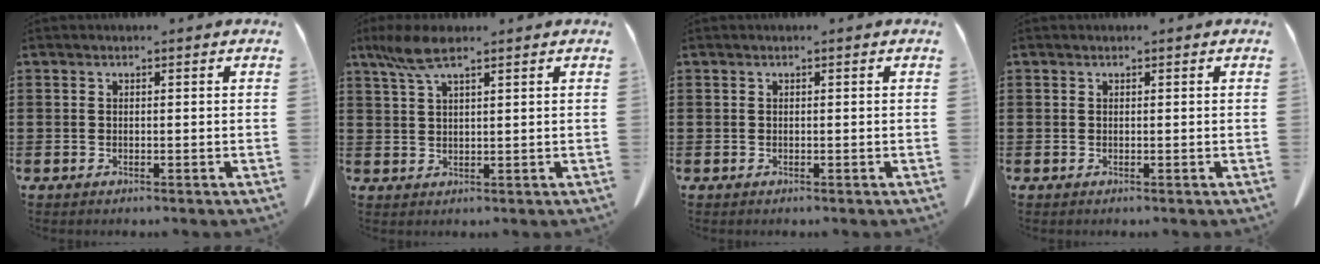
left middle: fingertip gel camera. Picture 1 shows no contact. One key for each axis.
{"total": 5.3, "fx": 3.3, "fy": 1.2, "fz": 3.9, "tx": -0.091, "ty": 0.000, "tz": 0.058}
{"total": 0.0}
{"total": 0.0}